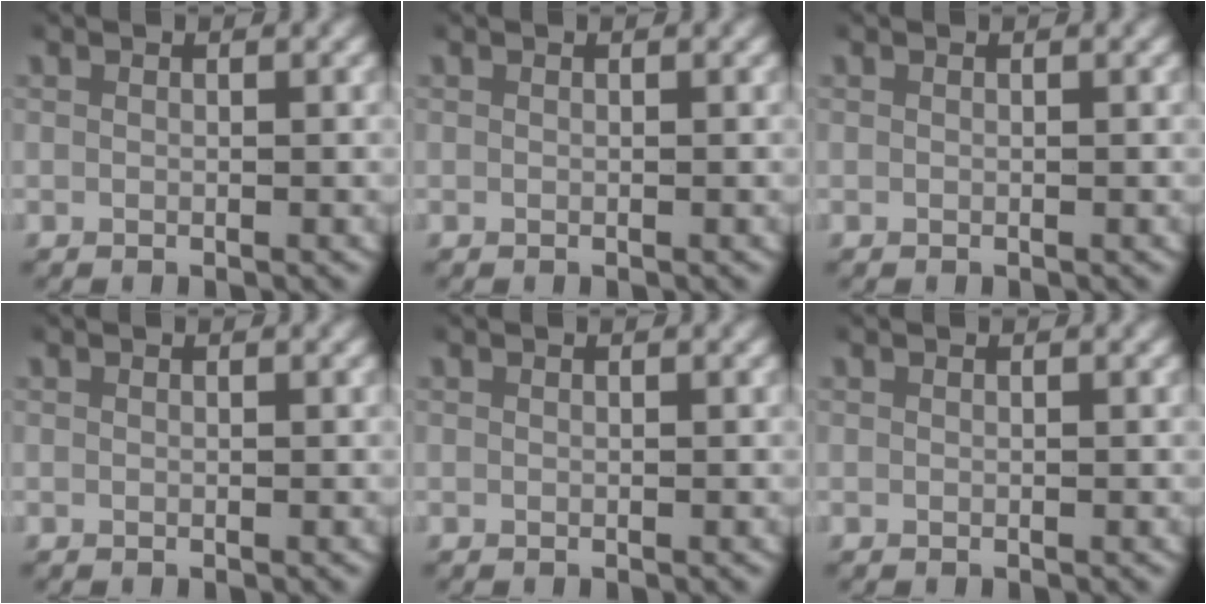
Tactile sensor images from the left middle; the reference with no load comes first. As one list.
[{"total": 0.0}, {"total": 0.0}, {"total": 0.0}, {"total": 0.0}, {"total": 0.0}]